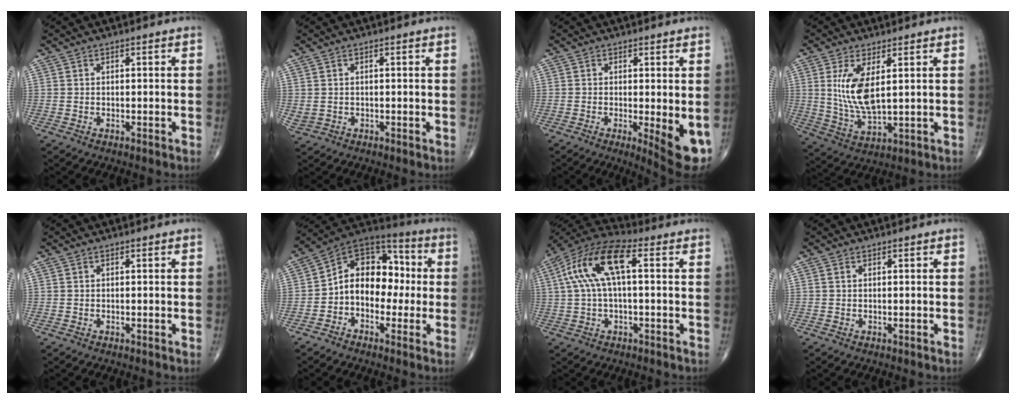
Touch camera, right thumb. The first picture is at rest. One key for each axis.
{"total": 1.7, "fx": 0.1, "fy": 1.4, "fz": 0.9, "tx": -0.024, "ty": 0.000, "tz": 0.008}
{"total": 8.1, "fx": -1.7, "fy": 2.1, "fz": 7.7, "tx": -0.102, "ty": -0.020, "tz": -0.021}
{"total": 9.8, "fx": 2.4, "fy": 3.9, "fz": 8.7, "tx": -0.177, "ty": -0.022, "tz": 0.059}
{"total": 0.0}
{"total": 14.1, "fx": -0.8, "fy": 10.1, "fz": 9.7, "tx": -0.107, "ty": 0.048, "tz": -0.030}
{"total": 13.4, "fx": 2.3, "fy": 5.4, "fz": 12.0, "tx": -0.259, "ty": 0.043, "tz": 0.038}
{"total": 0.5, "fx": 0.2, "fy": 0.4, "fz": 0.3, "tx": -0.008, "ty": 0.002, "tz": 0.003}